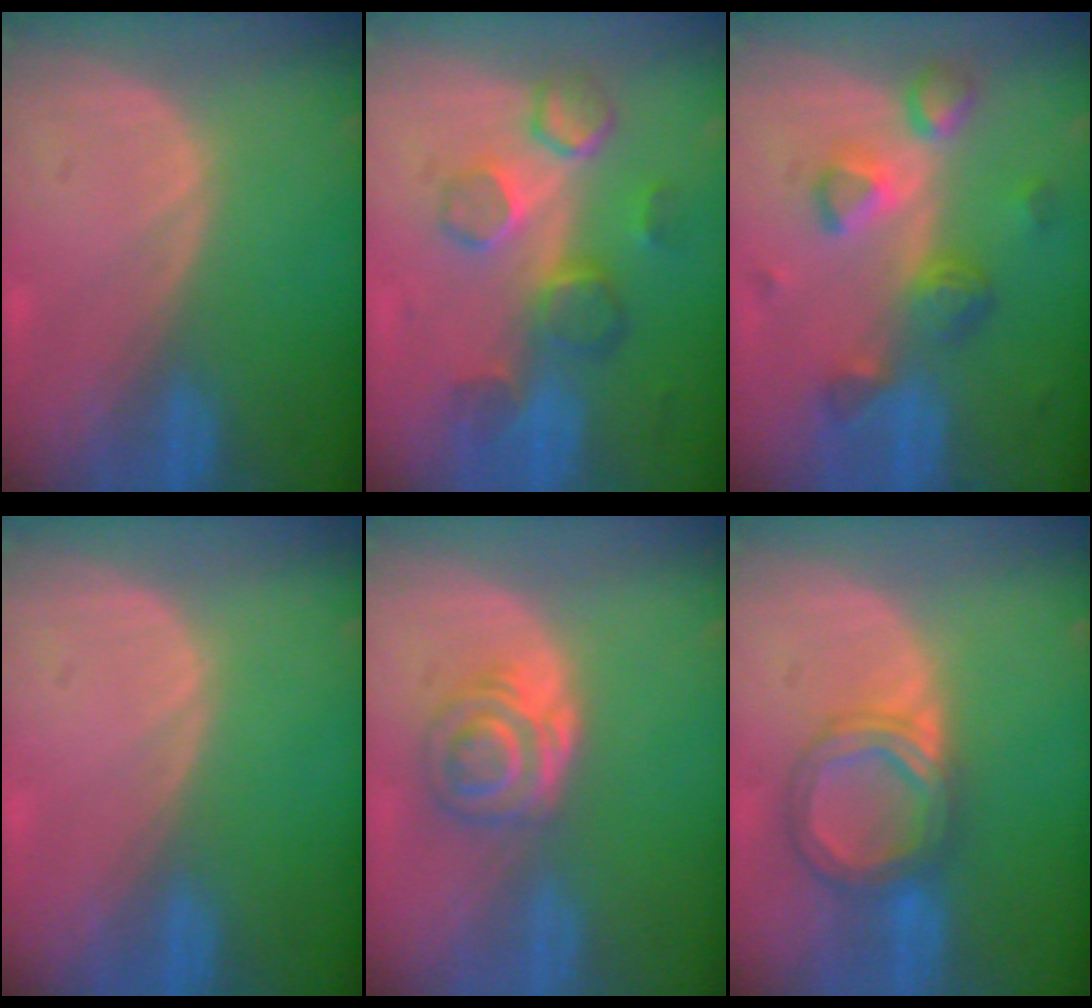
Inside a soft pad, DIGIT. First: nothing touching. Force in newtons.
{"total": 8.4, "press": 7.6, "slide": 3.6}
{"total": 7.9, "press": 7.1, "slide": 3.5}
{"total": 0.0}
{"total": 5.5, "press": 4.9, "slide": 2.6}
{"total": 6.2, "press": 6.2, "slide": 0.4}